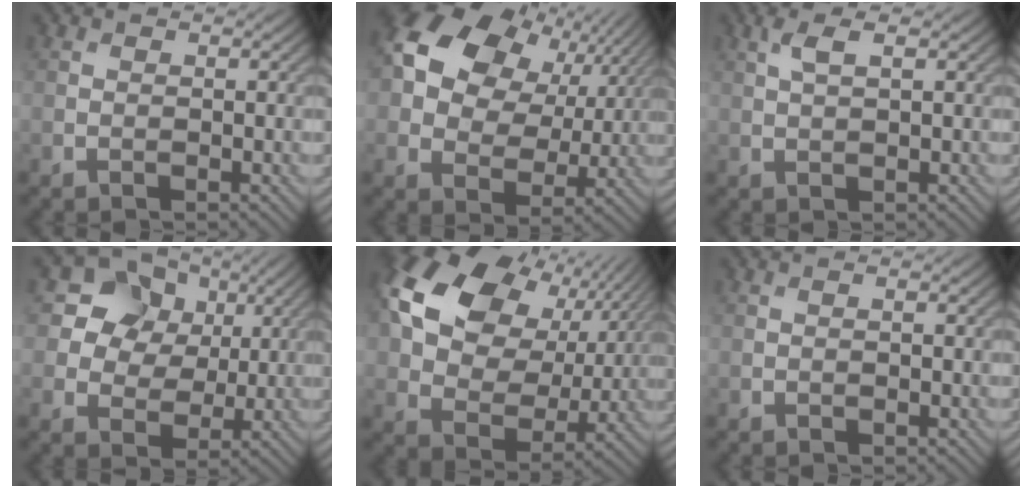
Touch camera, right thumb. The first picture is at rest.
{"total": 15.1, "force": [5.8, 10.7, 8.9], "torque": [-0.201, 0.034, 0.097]}
{"total": 2.6, "force": [1.3, 0.6, 2.2], "torque": [-0.052, 0.006, 0.025]}
{"total": 13.5, "force": [6.1, 10.7, 5.6], "torque": [-0.159, 0.027, 0.132]}
{"total": 18.6, "force": [6.8, 12.9, 11.6], "torque": [-0.258, 0.031, 0.120]}
{"total": 0.0}